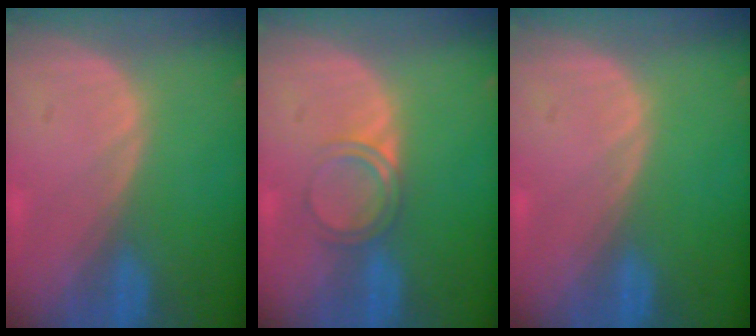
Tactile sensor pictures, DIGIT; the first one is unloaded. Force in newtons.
{"total": 3.0, "press": 3.0, "slide": 0.3}
{"total": 0.0}